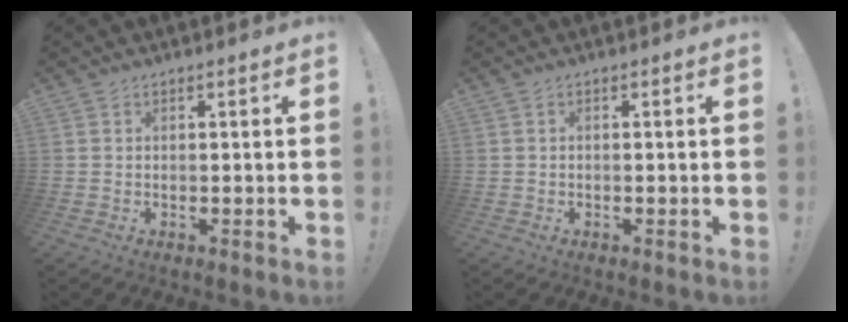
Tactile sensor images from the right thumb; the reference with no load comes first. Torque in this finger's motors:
{"motor_torque": [0.71, 0.81, 0.29, -0.31, 0.00]}